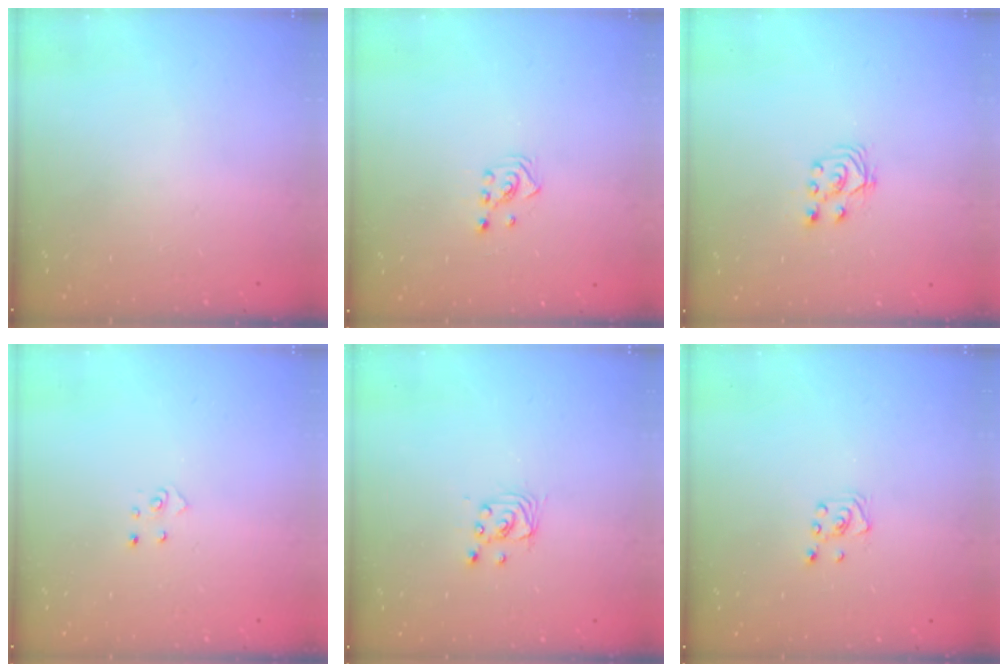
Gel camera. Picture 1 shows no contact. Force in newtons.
{"total": 2.5, "press": 2.4, "slide": 0.8}
{"total": 3.1, "press": 3.0, "slide": 0.7}
{"total": 2.6, "press": 2.6, "slide": 0.3}
{"total": 2.8, "press": 2.8, "slide": 0.2}
{"total": 3.0, "press": 2.9, "slide": 0.3}